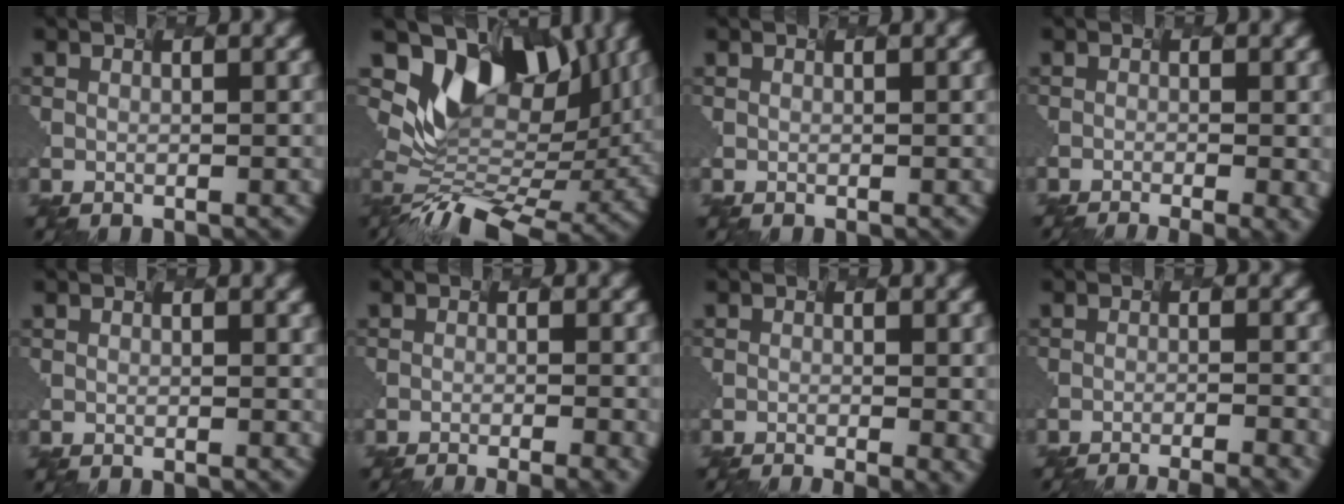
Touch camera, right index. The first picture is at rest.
{"total": 7.0, "force": [1.8, 4.5, 5.0], "torque": [-0.082, -0.014, 0.047]}
{"total": 0.0}
{"total": 5.0, "force": [-1.6, 1.8, 4.4], "torque": [-0.026, -0.006, 0.000]}
{"total": 0.5, "force": [0.0, -0.3, -0.5], "torque": [0.002, -0.004, 0.006]}
{"total": 5.5, "force": [-2.4, 2.0, 4.6], "torque": [-0.028, 0.002, -0.012]}
{"total": 4.5, "force": [-1.3, 1.6, 4.0], "torque": [-0.024, -0.005, 0.001]}
{"total": 6.4, "force": [-4.7, 1.6, 4.1], "torque": [-0.026, 0.007, -0.043]}